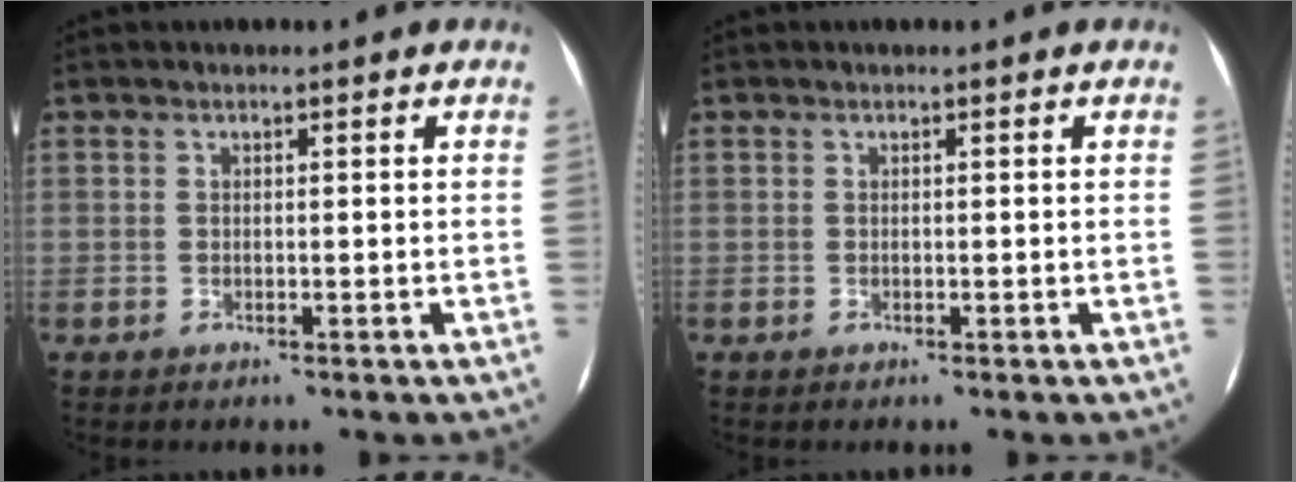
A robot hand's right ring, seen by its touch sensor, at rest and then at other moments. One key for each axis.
{"total": 0.0}